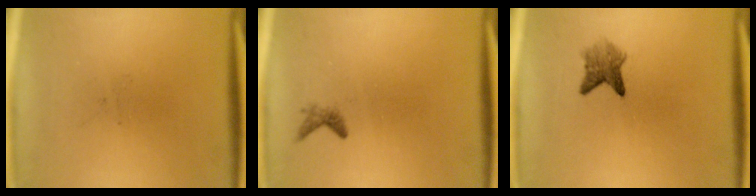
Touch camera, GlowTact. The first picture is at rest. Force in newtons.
{"total": 0.9}
{"total": 2.9}